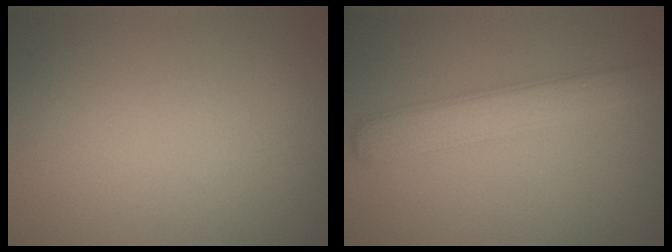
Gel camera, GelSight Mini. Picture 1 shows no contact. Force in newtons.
{"total": 3.5, "press": 3.5, "slide": 0.0}